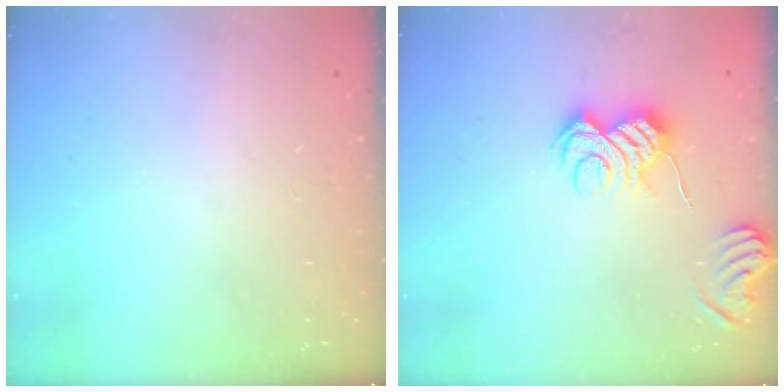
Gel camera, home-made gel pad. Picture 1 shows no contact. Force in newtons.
{"total": 10.3, "press": 10.3, "slide": 0.7}